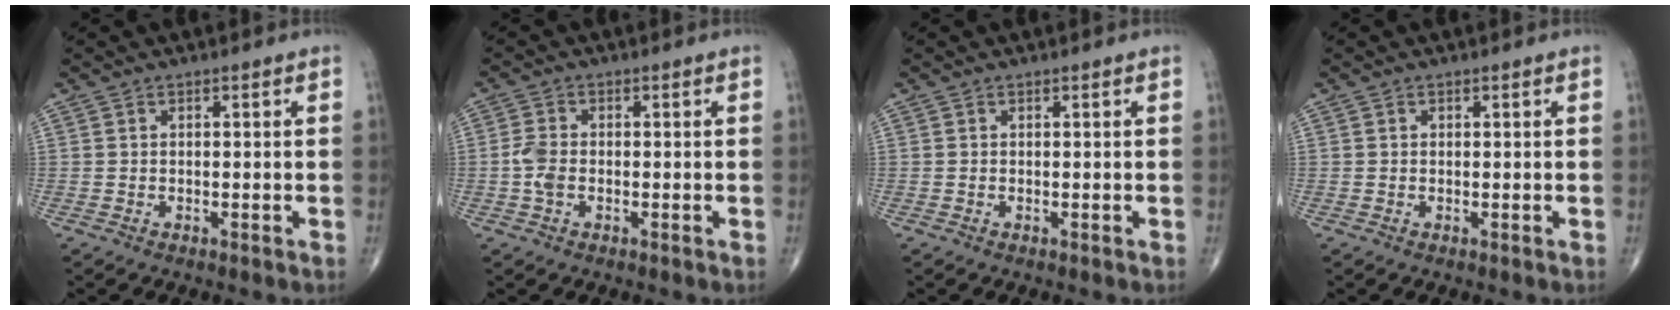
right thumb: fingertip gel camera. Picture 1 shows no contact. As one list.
[{"total": 3.3, "force": [-0.8, 2.0, 2.5], "torque": [-0.058, 0.006, -0.020]}, {"total": 0.0}, {"total": 0.0}]